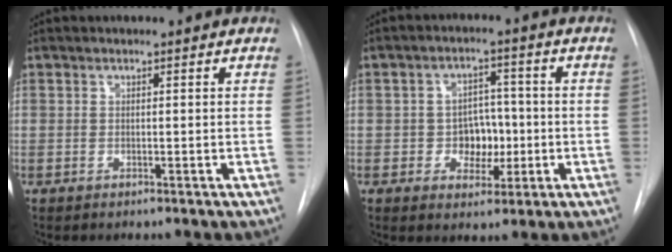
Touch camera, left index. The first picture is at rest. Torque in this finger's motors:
{"motor_torque": [0.28, 0.05, 0.12, 0.03]}